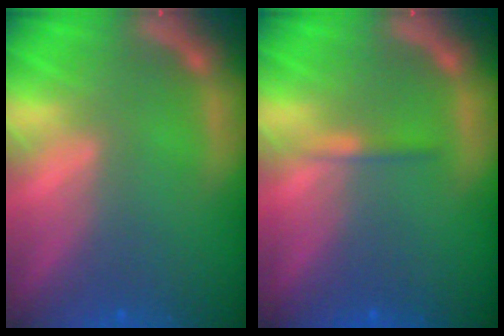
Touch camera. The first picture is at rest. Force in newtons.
{"total": 0.9}